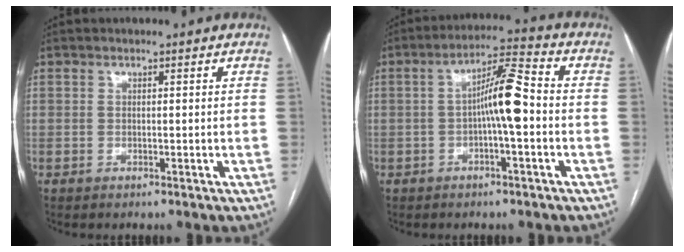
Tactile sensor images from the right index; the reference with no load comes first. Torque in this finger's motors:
{"motor_torque": [0.71, 0.33, 0.28, 0.15]}